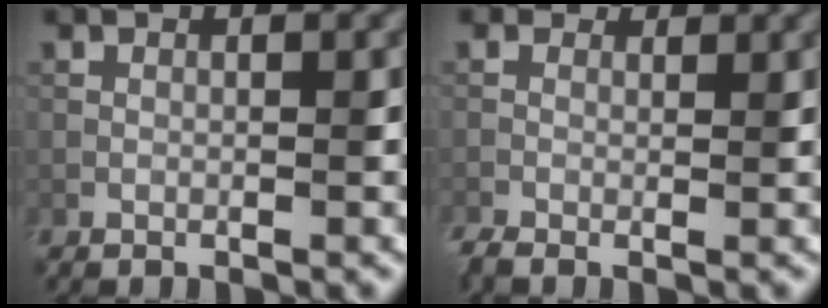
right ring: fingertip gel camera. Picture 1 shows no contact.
{"total": 2.7, "force": [0.6, 1.9, 1.7], "torque": [-0.039, -0.007, 0.002]}